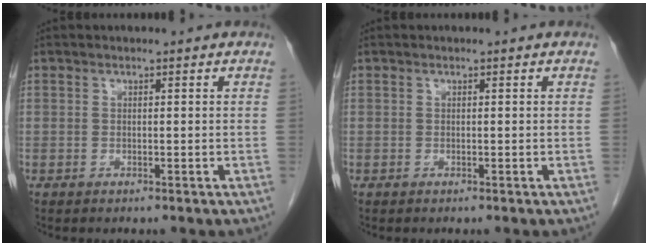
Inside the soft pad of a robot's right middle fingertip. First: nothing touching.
{"total": 0.0}